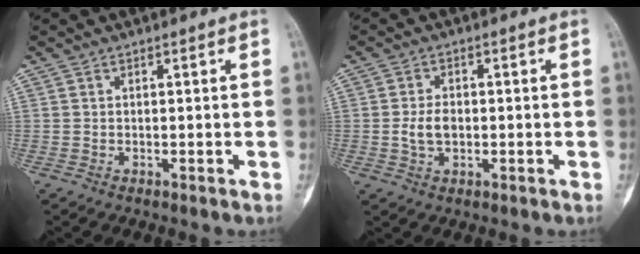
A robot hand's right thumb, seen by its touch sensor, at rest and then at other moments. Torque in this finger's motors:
{"motor_torque": [0.09, 0.08, 0.31, -0.29, 0.00]}